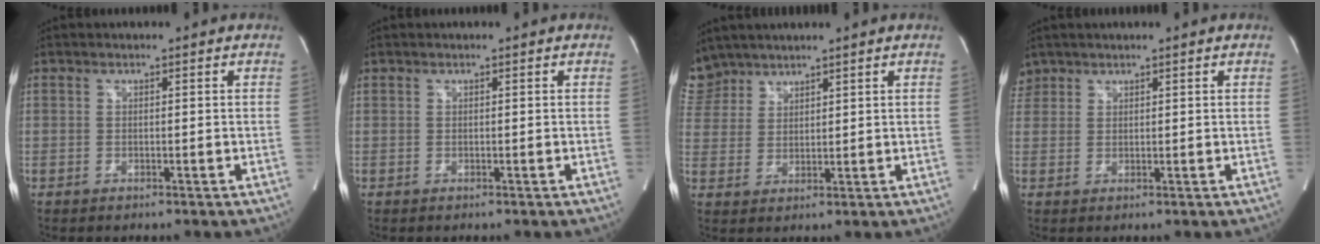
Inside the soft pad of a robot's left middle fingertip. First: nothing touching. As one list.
[{"total": 0.0}, {"total": 6.2, "force": [5.4, 3.0, -0.1], "torque": [-0.003, 0.011, 0.117]}, {"total": 2.5, "force": [2.0, 1.6, -0.2], "torque": [0.004, 0.013, 0.039]}]